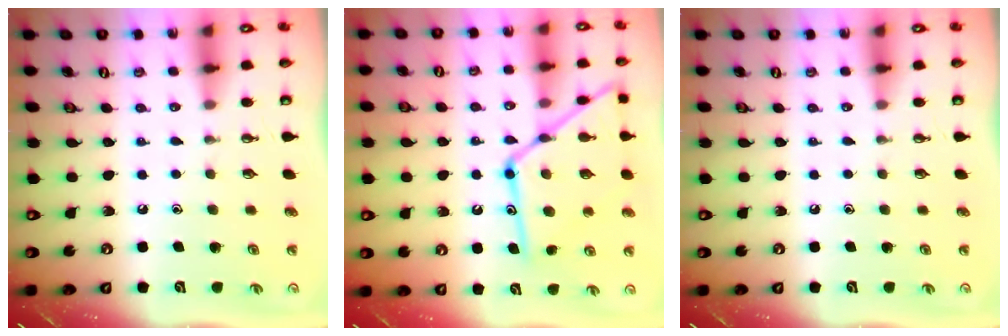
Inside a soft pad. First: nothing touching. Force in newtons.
{"total": 19.2, "press": 19.1, "slide": 1.5}
{"total": 0.0}